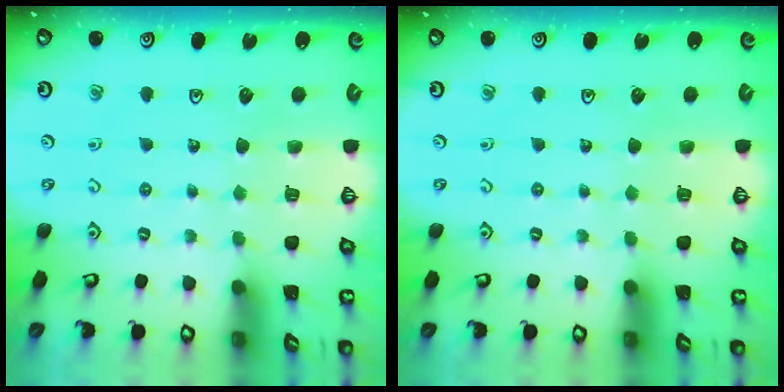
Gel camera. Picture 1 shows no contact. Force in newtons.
{"total": 0.0}